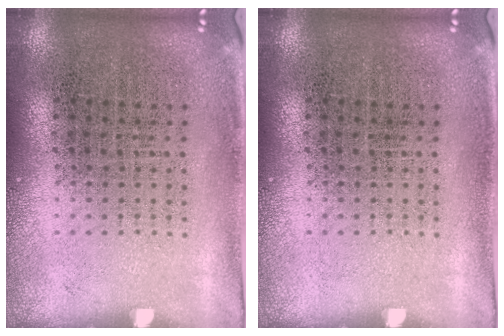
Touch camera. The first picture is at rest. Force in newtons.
{"total": 0.0}